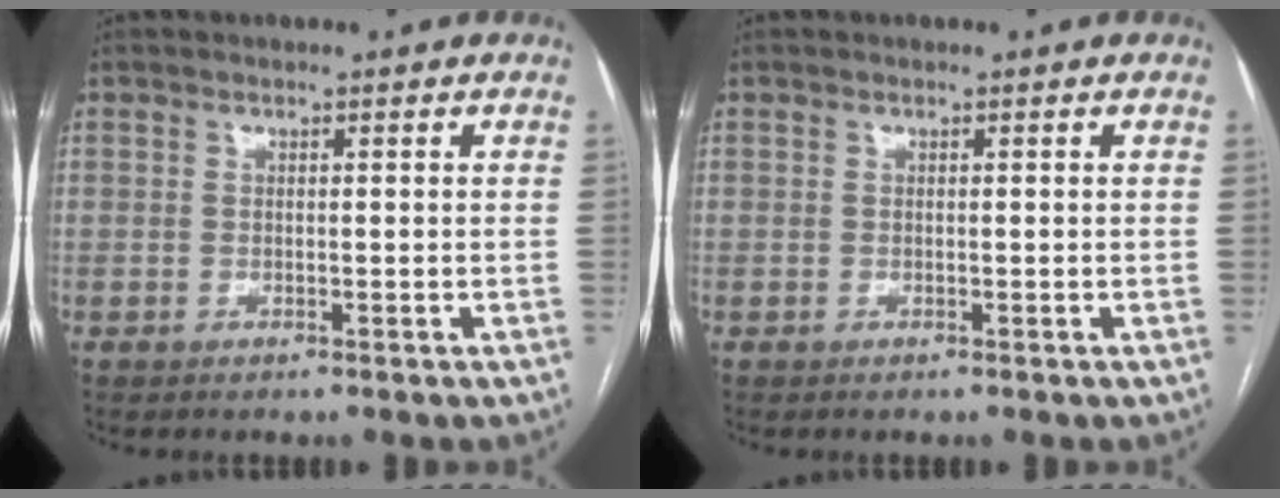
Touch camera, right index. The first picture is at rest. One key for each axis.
{"total": 0.0}